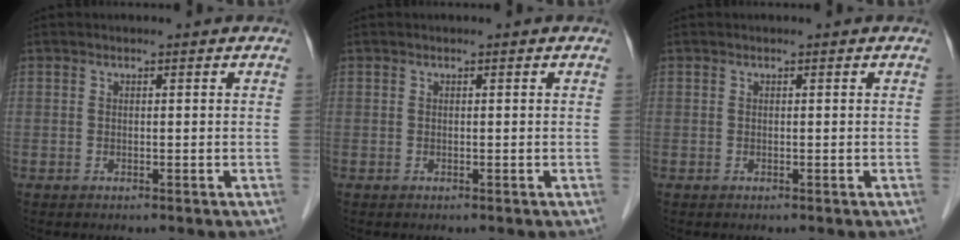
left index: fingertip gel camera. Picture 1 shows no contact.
{"total": 0.0}
{"total": 0.0}